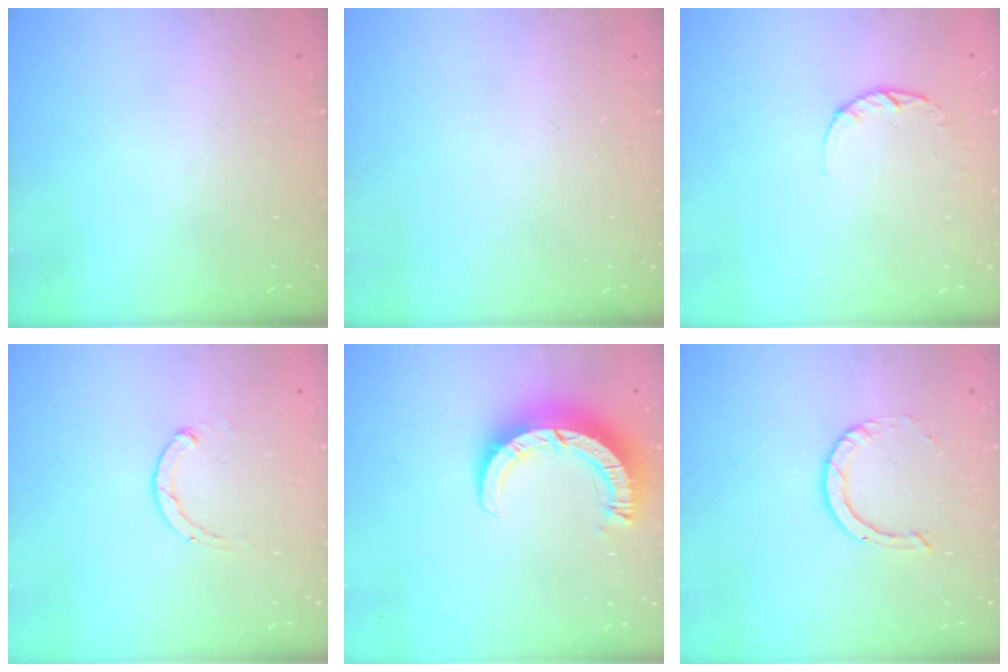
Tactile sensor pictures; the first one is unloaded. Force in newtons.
{"total": 0.0}
{"total": 2.6, "press": 2.5, "slide": 0.4}
{"total": 1.8, "press": 1.7, "slide": 0.5}
{"total": 9.2, "press": 9.2, "slide": 1.2}
{"total": 3.5, "press": 3.5, "slide": 0.4}